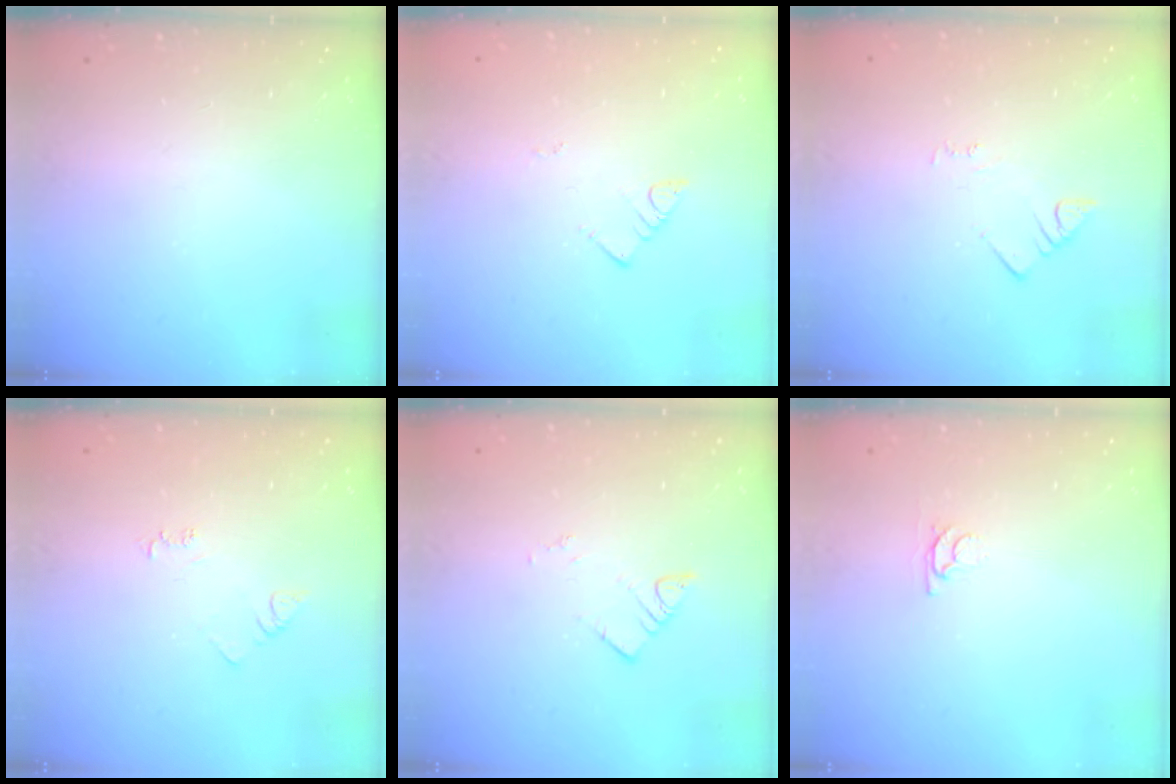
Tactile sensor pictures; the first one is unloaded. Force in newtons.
{"total": 2.7, "press": 2.7, "slide": 0.6}
{"total": 2.5, "press": 2.5, "slide": 0.4}
{"total": 3.9, "press": 3.9, "slide": 0.5}
{"total": 3.7, "press": 3.7, "slide": 0.5}
{"total": 3.3, "press": 3.3, "slide": 0.5}